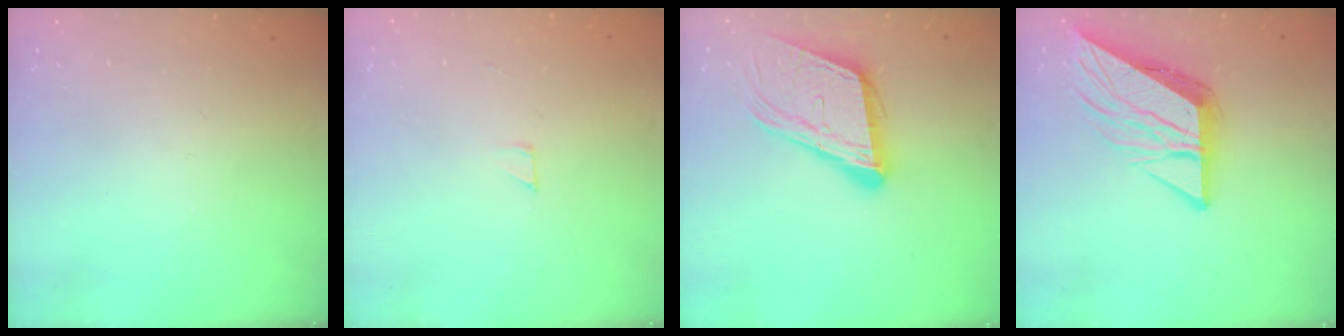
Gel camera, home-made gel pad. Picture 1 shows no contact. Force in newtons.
{"total": 2.0, "press": 2.0, "slide": 0.0}
{"total": 16.0, "press": 15.6, "slide": 3.7}
{"total": 12.2, "press": 12.2, "slide": 1.4}